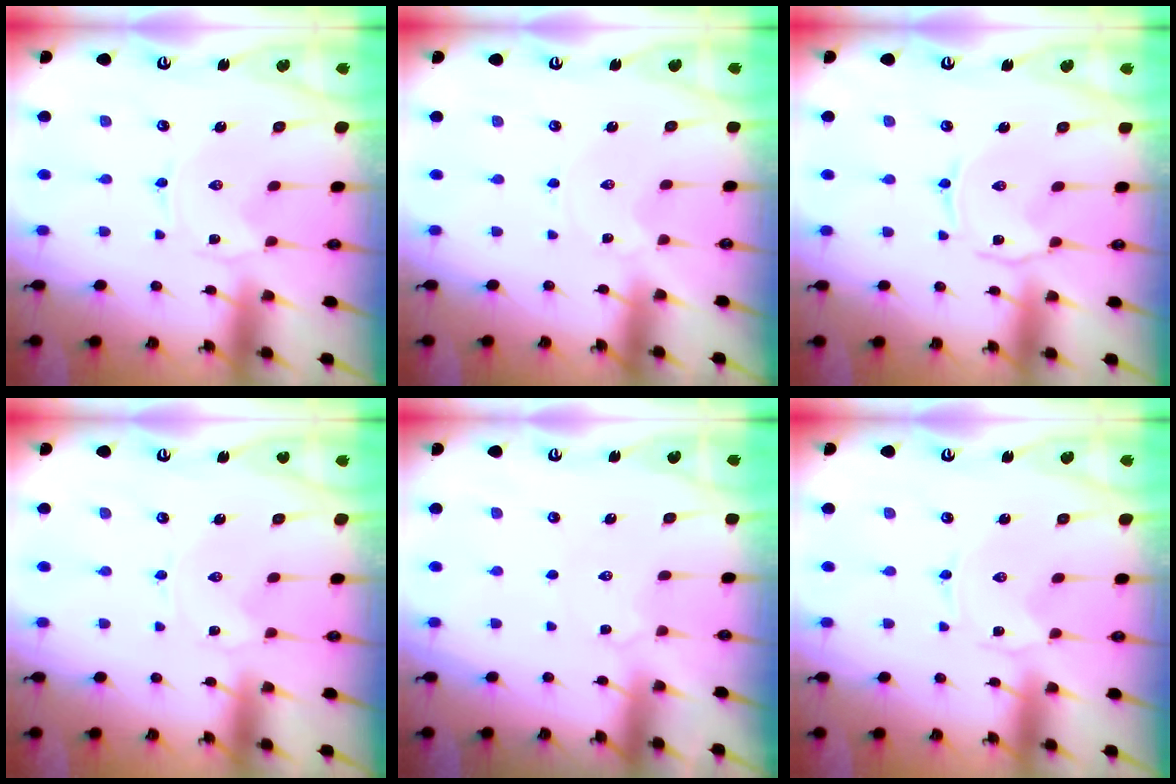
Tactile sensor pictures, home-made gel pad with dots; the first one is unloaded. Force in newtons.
{"total": 0.0}
{"total": 2.2, "press": 2.2, "slide": 0.6}
{"total": 1.8, "press": 1.8, "slide": 0.2}
{"total": 3.7, "press": 3.6, "slide": 0.4}
{"total": 0.0}